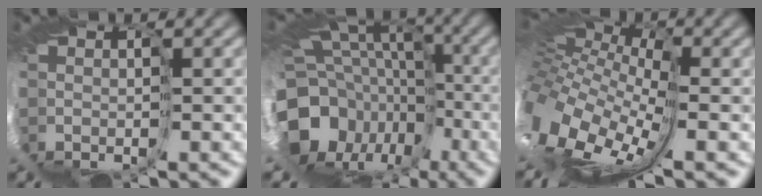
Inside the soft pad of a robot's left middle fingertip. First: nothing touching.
{"total": 14.1, "force": [-3.6, 11.6, 7.2], "torque": [-0.115, -0.022, -0.054]}
{"total": 11.1, "force": [-0.2, 6.2, 9.2], "torque": [-0.178, -0.027, 0.031]}